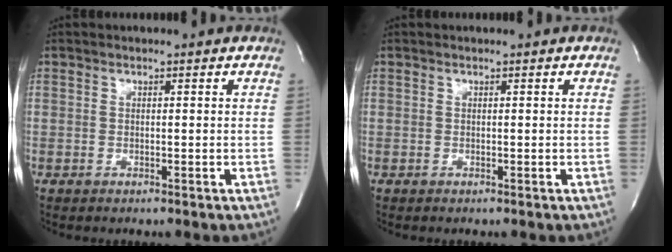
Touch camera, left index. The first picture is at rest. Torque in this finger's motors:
{"motor_torque": [-0.04, 0.04, -0.01, -0.01]}